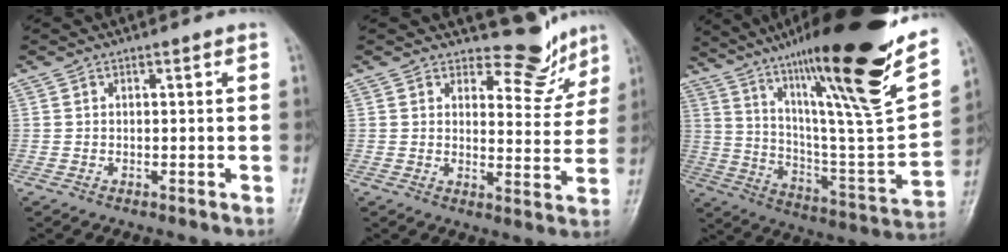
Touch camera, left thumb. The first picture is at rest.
{"total": 7.3, "force": [6.6, 2.9, 0.7], "torque": [0.020, -0.065, 0.084]}
{"total": 34.9, "force": [21.1, 5.8, 27.1], "torque": [-0.390, -0.057, 0.344]}